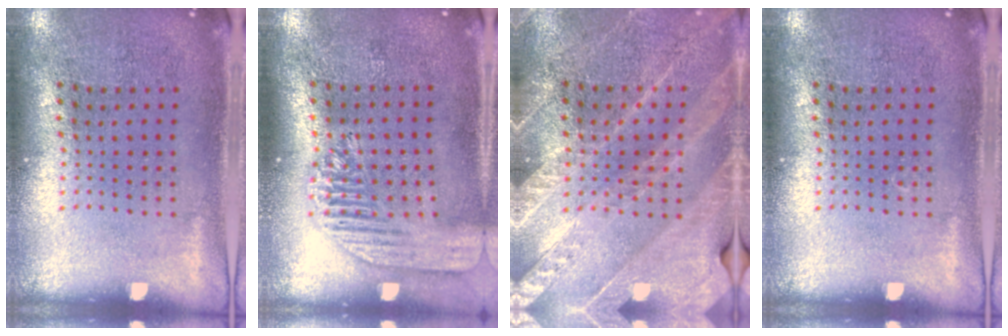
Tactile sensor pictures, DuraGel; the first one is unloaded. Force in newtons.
{"total": 1.8, "press": 1.7, "slide": 0.7}
{"total": 2.9, "press": 2.7, "slide": 0.9}
{"total": 0.0}